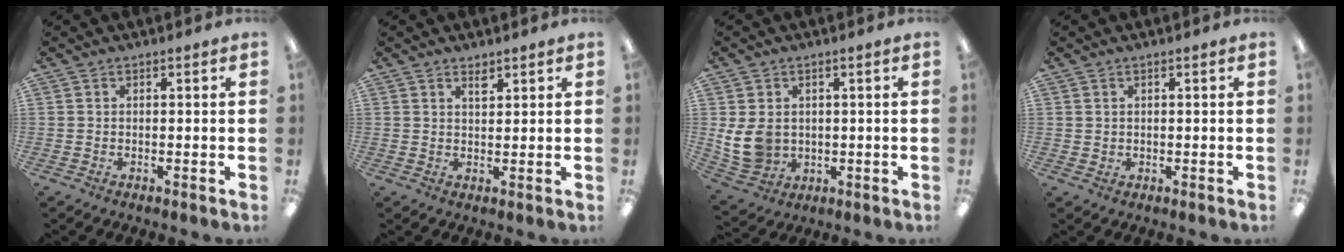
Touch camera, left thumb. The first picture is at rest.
{"total": 2.0, "force": [1.8, 0.6, 0.8], "torque": [-0.010, -0.005, 0.032]}
{"total": 8.2, "force": [0.9, 6.8, 4.5], "torque": [-0.112, 0.005, 0.021]}
{"total": 1.3, "force": [0.9, 0.9, 0.1], "torque": [-0.003, 0.002, 0.016]}